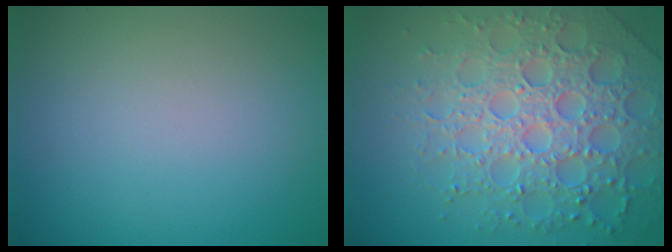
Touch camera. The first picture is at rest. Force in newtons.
{"total": 7.3, "press": 7.1, "slide": 1.7}